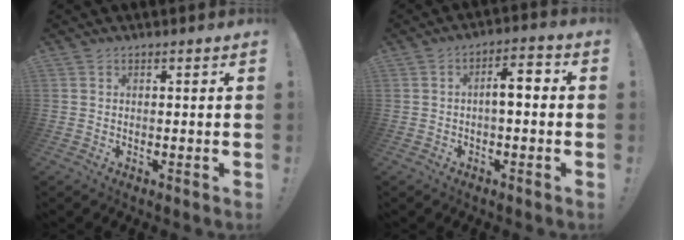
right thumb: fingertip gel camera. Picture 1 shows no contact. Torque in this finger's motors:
{"motor_torque": [-0.15, 0.09, 0.15, -0.29, 0.02]}